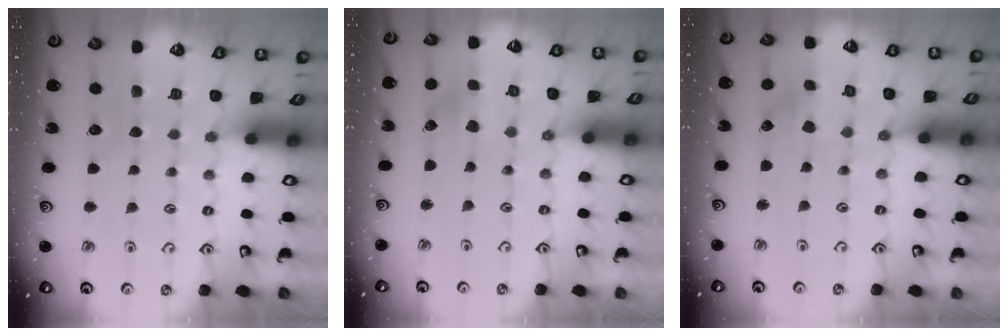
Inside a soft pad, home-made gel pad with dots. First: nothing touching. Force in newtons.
{"total": 1.4, "press": 1.4, "slide": 0.2}
{"total": 2.4, "press": 2.4, "slide": 0.2}